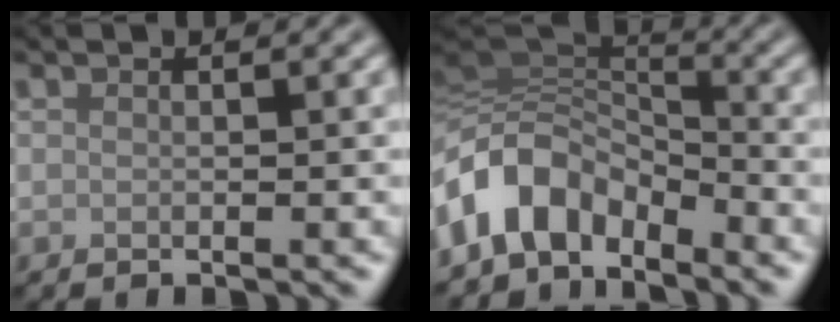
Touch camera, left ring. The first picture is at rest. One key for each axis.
{"total": 7.1, "fx": -4.2, "fy": 4.2, "fz": 3.9, "tx": -0.067, "ty": 0.010, "tz": -0.088}